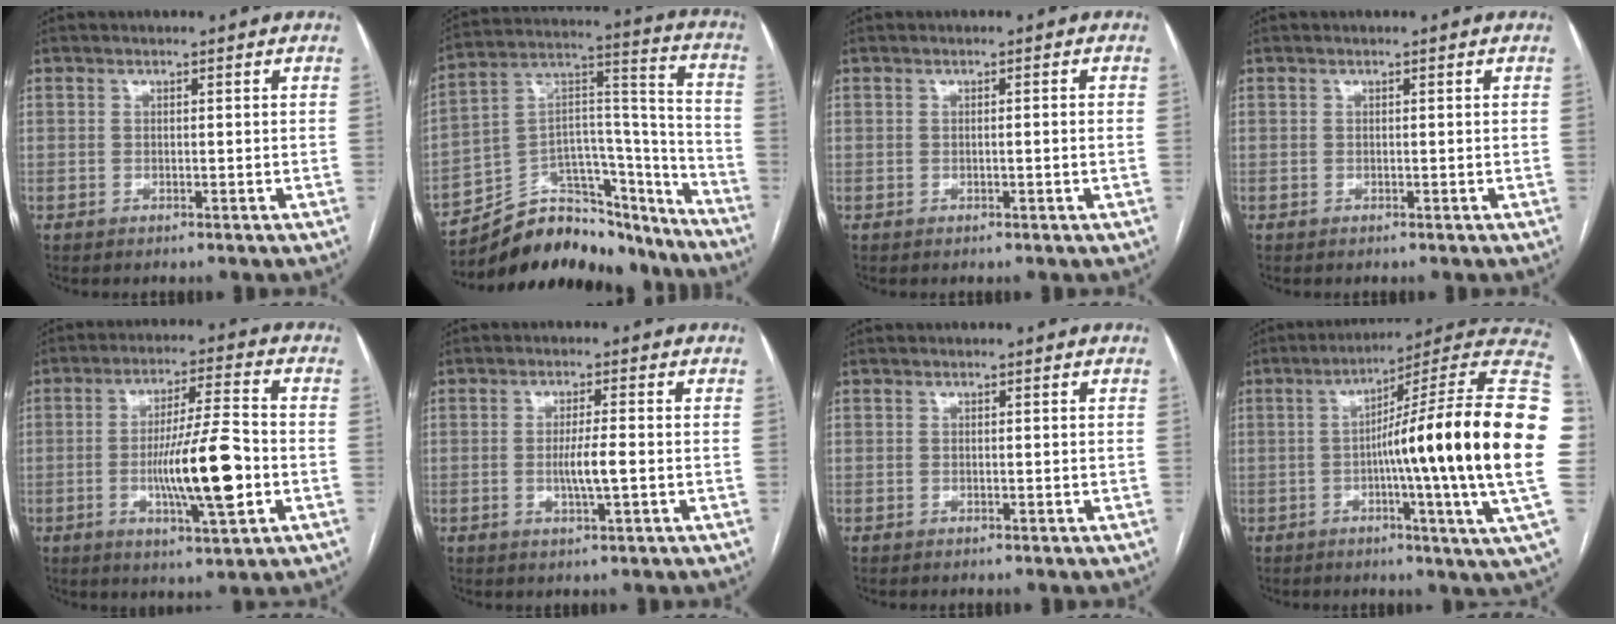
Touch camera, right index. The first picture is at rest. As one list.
[{"total": 23.8, "force": [-21.1, 8.5, 6.9], "torque": [-0.096, 0.053, -0.323]}, {"total": 1.3, "force": [-0.1, -0.1, 1.3], "torque": [-0.019, 0.000, -0.001]}, {"total": 0.0}, {"total": 12.9, "force": [-2.8, 1.1, 12.5], "torque": [-0.216, -0.005, -0.048]}, {"total": 4.2, "force": [-0.7, 0.1, 4.1], "torque": [-0.077, -0.005, -0.013]}, {"total": 0.0}, {"total": 27.9, "force": [-1.1, -0.8, 27.8], "torque": [-0.297, 0.020, -0.037]}]